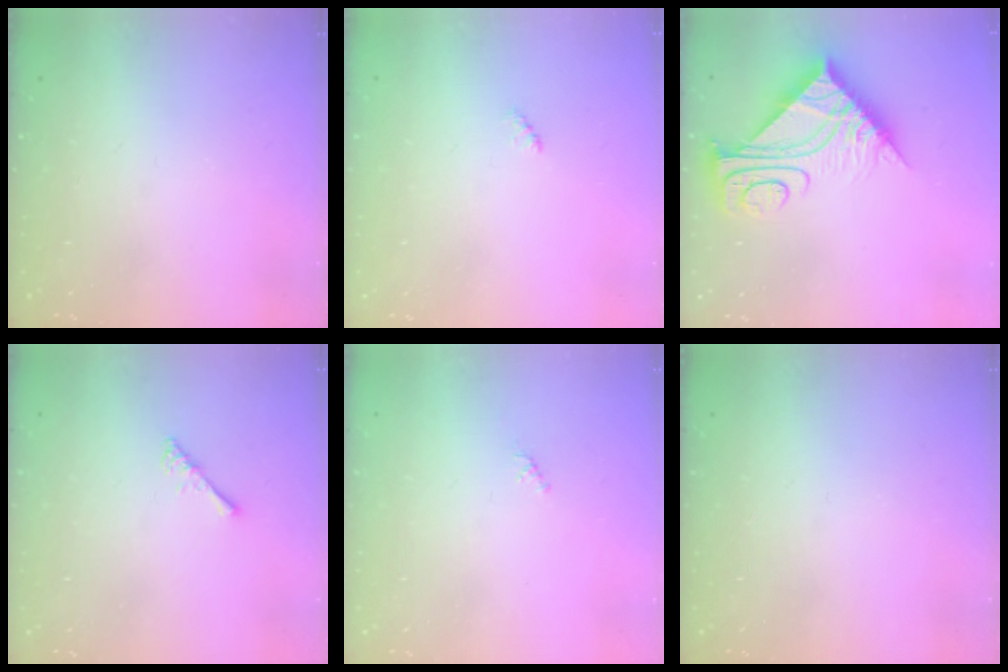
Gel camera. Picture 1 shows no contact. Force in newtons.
{"total": 2.3, "press": 2.2, "slide": 0.5}
{"total": 9.9, "press": 9.9, "slide": 0.9}
{"total": 2.4, "press": 2.4, "slide": 0.4}
{"total": 0.8, "press": 0.7, "slide": 0.4}
{"total": 0.0}